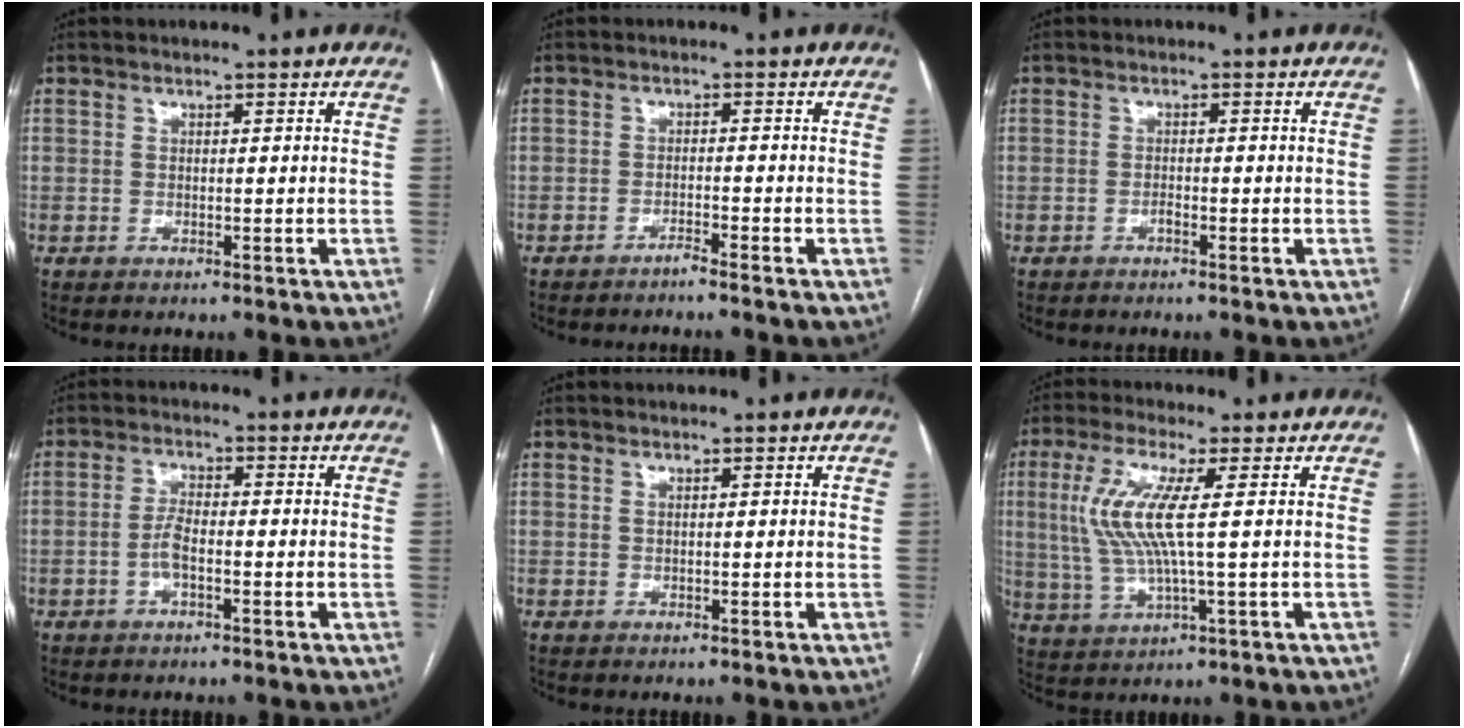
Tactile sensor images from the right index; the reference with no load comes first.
{"total": 1.7, "force": [-1.5, -0.5, 0.6], "torque": [-0.014, 0.003, -0.026]}
{"total": 0.7, "force": [-0.6, 0.1, 0.5], "torque": [-0.009, 0.001, -0.011]}
{"total": 3.2, "force": [-1.1, 0.9, 2.9], "torque": [-0.062, 0.005, -0.022]}
{"total": 0.0}
{"total": 9.4, "force": [1.5, 0.8, 9.2], "torque": [-0.216, 0.005, 0.030]}